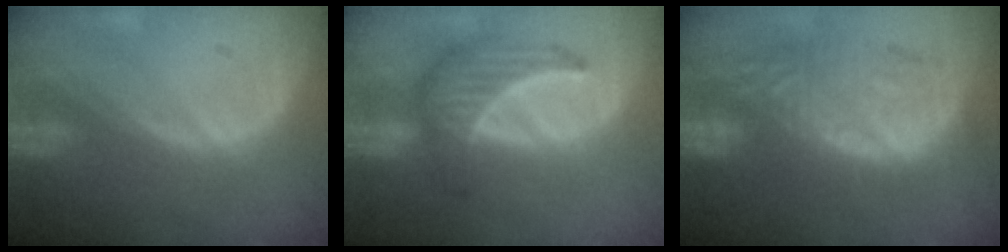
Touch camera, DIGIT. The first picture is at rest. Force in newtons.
{"total": 6.5, "press": 6.4, "slide": 1.2}
{"total": 10.0, "press": 9.9, "slide": 1.7}